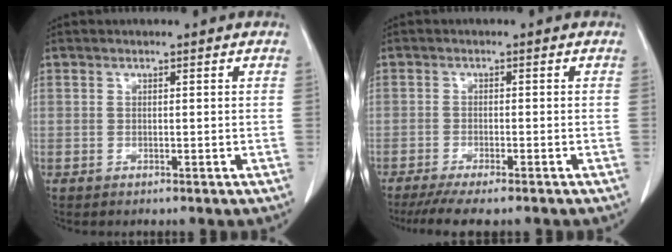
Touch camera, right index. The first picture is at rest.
{"total": 7.7, "force": [-6.4, 1.1, 4.2], "torque": [-0.056, -0.012, -0.097]}